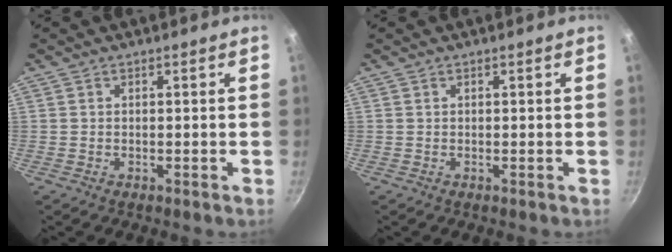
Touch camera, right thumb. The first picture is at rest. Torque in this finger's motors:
{"motor_torque": [-0.13, 0.13, -0.24, -0.13, 0.02]}